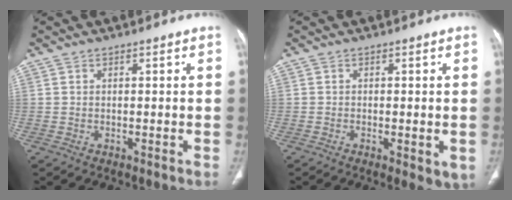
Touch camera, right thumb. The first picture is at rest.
{"total": 4.3, "force": [-1.2, 1.5, 3.9], "torque": [-0.052, -0.011, -0.014]}